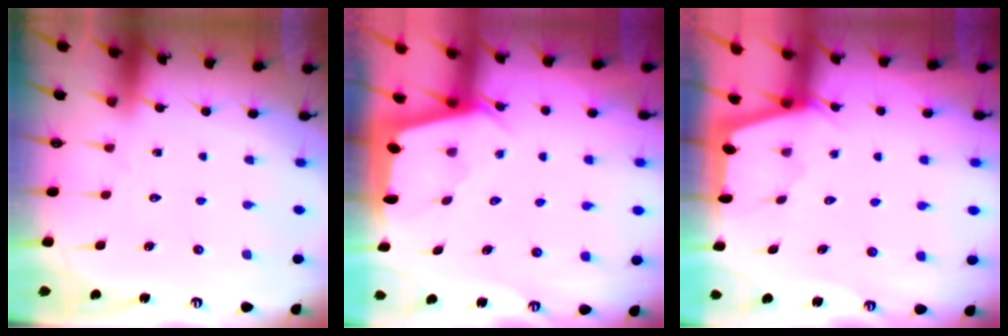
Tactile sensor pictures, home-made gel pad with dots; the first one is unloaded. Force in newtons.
{"total": 2.1, "press": 2.1, "slide": 0.3}
{"total": 2.1, "press": 2.1, "slide": 0.3}